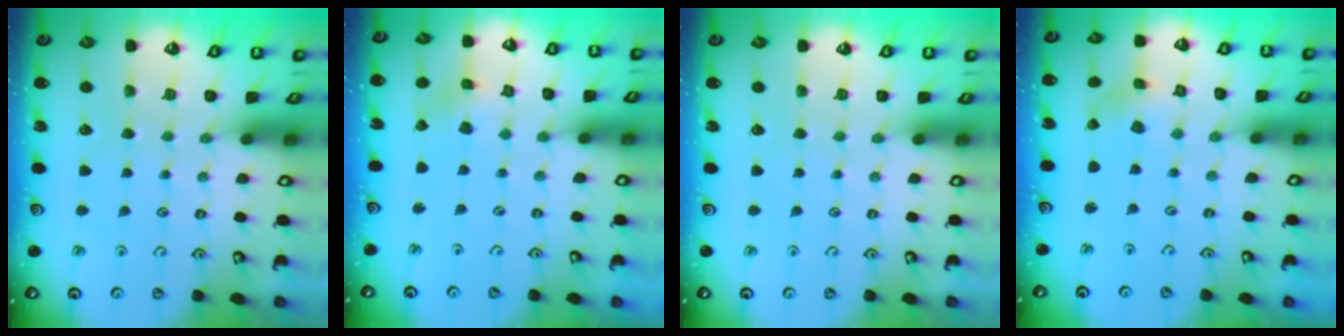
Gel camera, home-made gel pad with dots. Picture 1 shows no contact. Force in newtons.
{"total": 2.7, "press": 2.7, "slide": 0.3}
{"total": 0.0}
{"total": 1.1, "press": 1.0, "slide": 0.4}